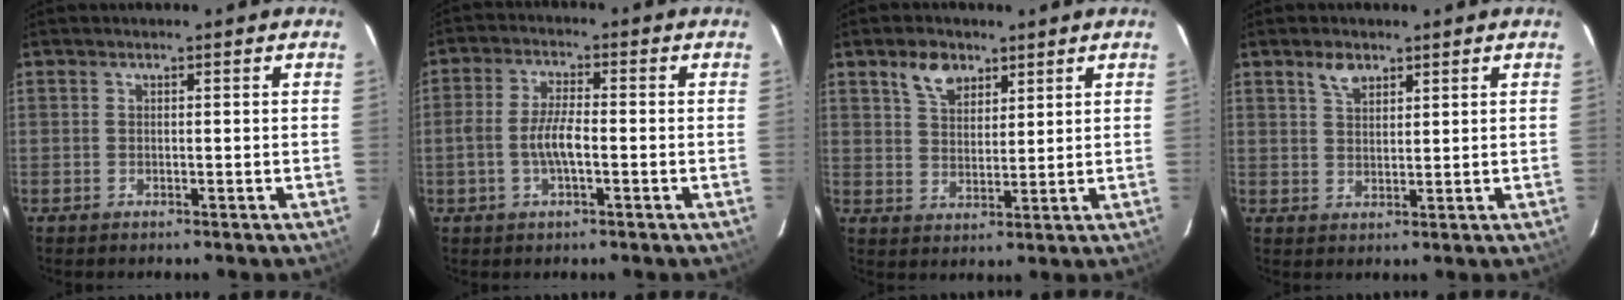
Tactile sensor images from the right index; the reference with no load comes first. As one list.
[{"total": 5.6, "force": [-1.5, 1.7, 5.1], "torque": [-0.107, 0.006, -0.029]}, {"total": 6.2, "force": [3.8, 3.6, 3.2], "torque": [-0.051, 0.011, 0.072]}, {"total": 3.5, "force": [2.3, 1.9, 1.8], "torque": [-0.030, 0.008, 0.044]}]